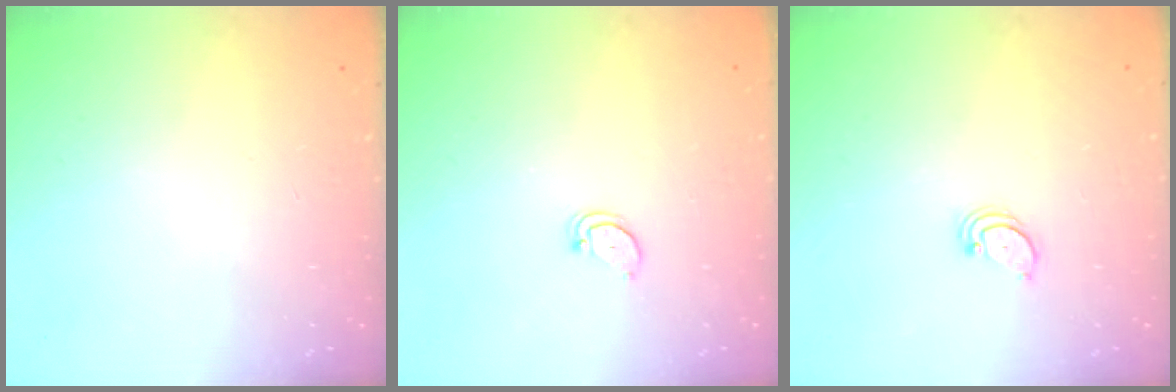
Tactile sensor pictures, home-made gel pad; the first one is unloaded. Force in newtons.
{"total": 2.7, "press": 2.7, "slide": 0.2}
{"total": 2.2, "press": 2.2, "slide": 0.2}